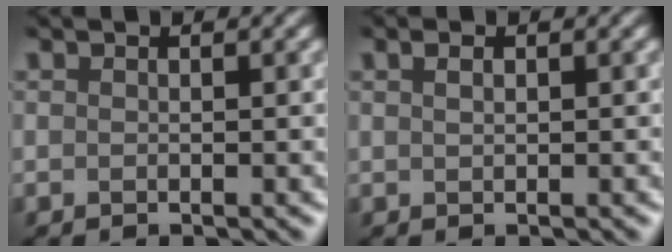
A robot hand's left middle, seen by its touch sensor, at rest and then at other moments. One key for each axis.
{"total": 0.6, "fx": 0.5, "fy": -0.1, "fz": 0.3, "tx": -0.012, "ty": 0.007, "tz": 0.011}